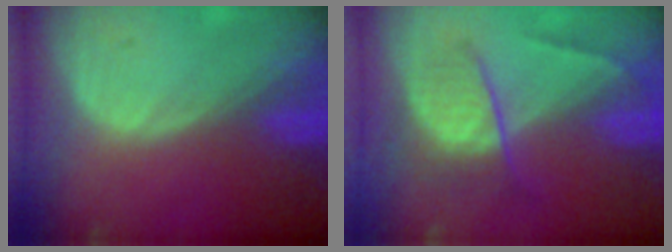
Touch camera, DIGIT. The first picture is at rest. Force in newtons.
{"total": 6.6, "press": 6.2, "slide": 2.4}